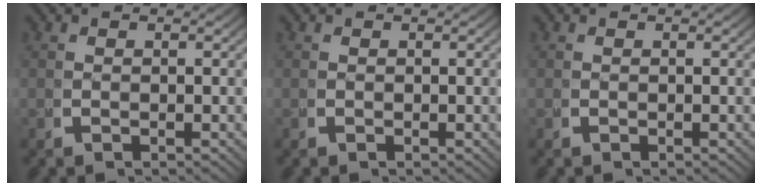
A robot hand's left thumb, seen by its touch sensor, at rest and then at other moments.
{"total": 0.0}
{"total": 0.0}